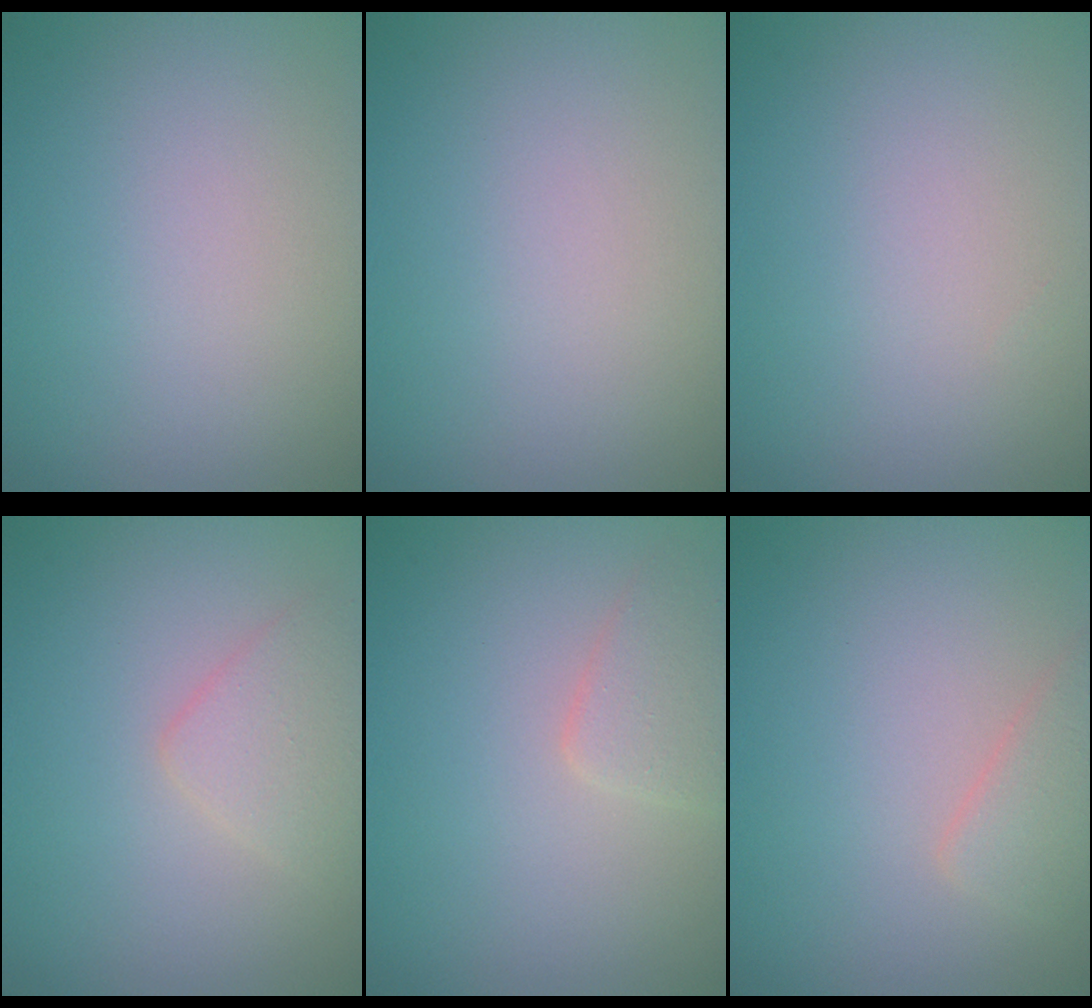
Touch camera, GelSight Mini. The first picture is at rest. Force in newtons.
{"total": 0.0}
{"total": 0.0}
{"total": 2.3, "press": 2.3, "slide": 0.1}
{"total": 2.2, "press": 2.2, "slide": 0.1}
{"total": 2.0, "press": 2.0, "slide": 0.1}